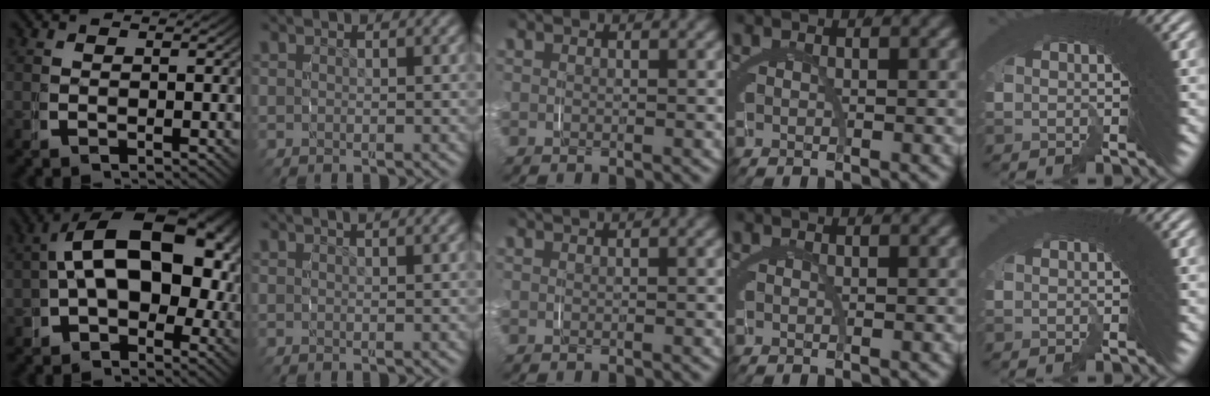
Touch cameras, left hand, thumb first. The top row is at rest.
{"thumb": {"total": 14.2, "force": [1.2, 9.3, 10.6], "torque": [-0.142, -0.015, 0.014]}, "index": {"total": 1.4, "force": [1.2, 0.0, 0.8], "torque": [-0.007, 0.005, 0.017]}, "middle": {"total": 0.8, "force": [0.7, -0.3, 0.3], "torque": [0.001, 0.007, 0.008]}}